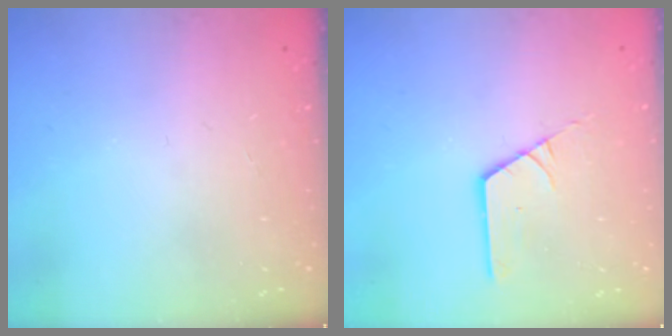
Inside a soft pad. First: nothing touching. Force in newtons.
{"total": 2.7, "press": 2.7, "slide": 0.1}